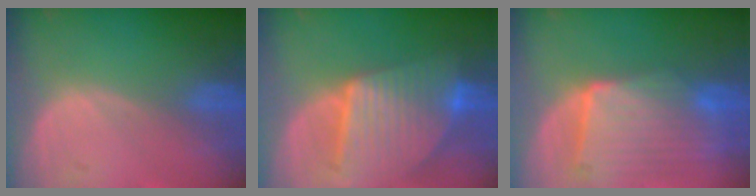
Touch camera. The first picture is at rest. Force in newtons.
{"total": 10.0, "press": 10.0, "slide": 0.7}
{"total": 9.6, "press": 8.7, "slide": 4.1}